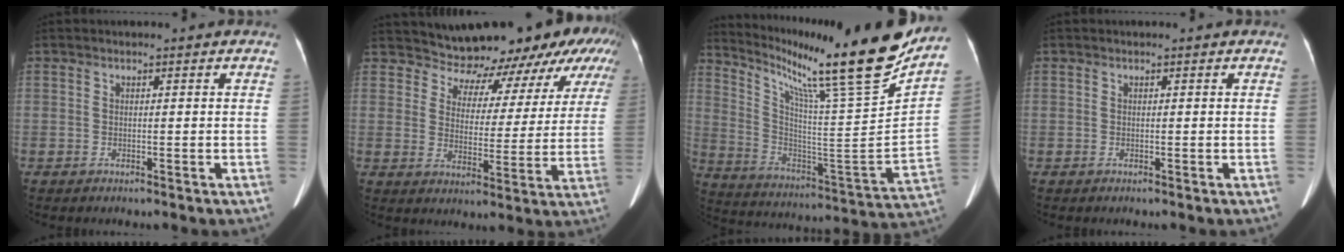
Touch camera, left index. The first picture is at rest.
{"total": 17.0, "force": [15.0, 6.3, 5.0], "torque": [-0.046, -0.018, 0.163]}
{"total": 26.8, "force": [20.8, -1.0, 16.8], "torque": [-0.284, -0.080, 0.313]}
{"total": 0.0}